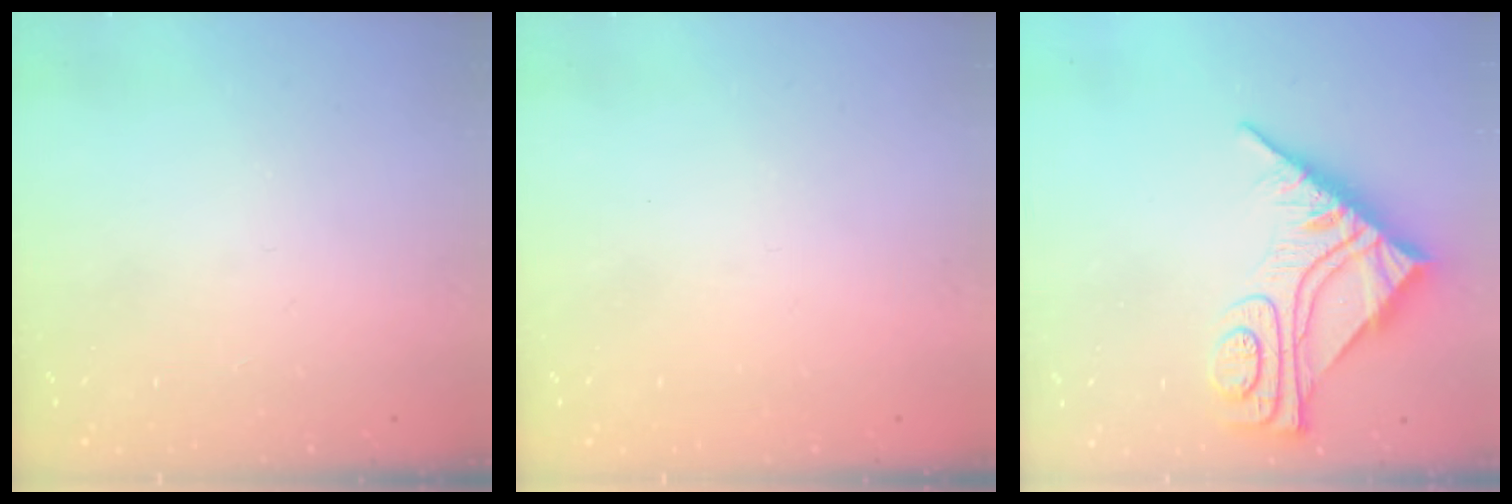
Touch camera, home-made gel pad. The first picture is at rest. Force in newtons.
{"total": 0.9, "press": 0.8, "slide": 0.3}
{"total": 12.1, "press": 12.0, "slide": 1.4}